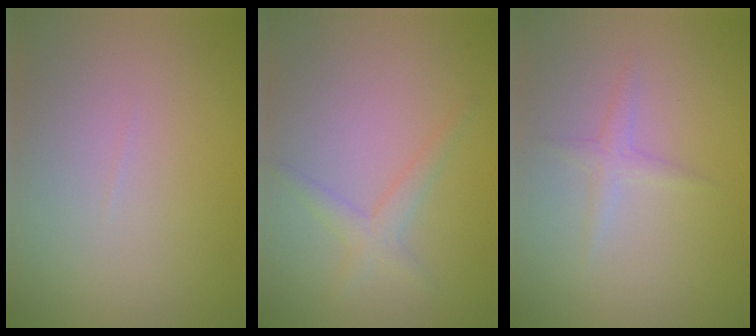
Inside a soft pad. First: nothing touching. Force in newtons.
{"total": 1.8, "press": 1.8, "slide": 0.1}
{"total": 1.2, "press": 1.2, "slide": 0.0}